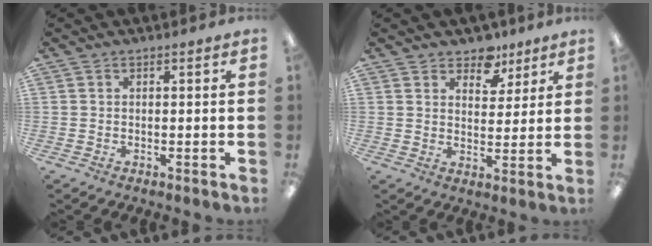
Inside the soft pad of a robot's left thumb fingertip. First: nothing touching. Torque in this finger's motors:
{"motor_torque": [0.02, 0.61, -0.11, -0.14, 0.03]}